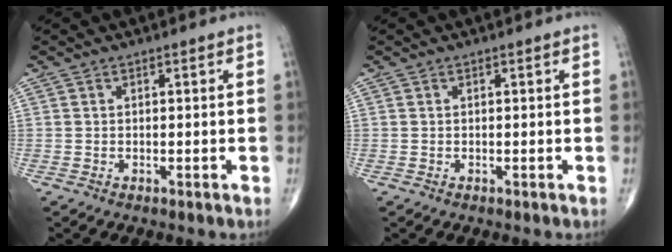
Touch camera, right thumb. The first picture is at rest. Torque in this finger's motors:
{"motor_torque": [0.00, 0.00, 0.03, -0.03, 0.00]}